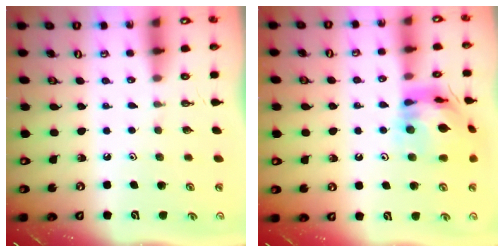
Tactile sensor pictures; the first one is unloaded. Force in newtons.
{"total": 15.0, "press": 14.9, "slide": 1.7}